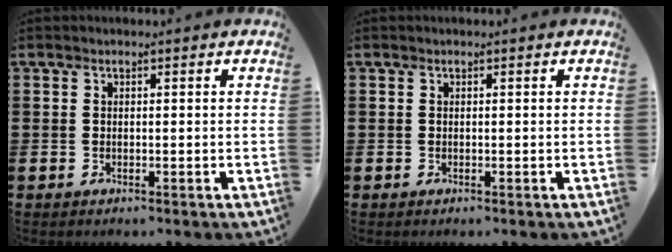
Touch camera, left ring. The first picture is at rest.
{"total": 0.0}